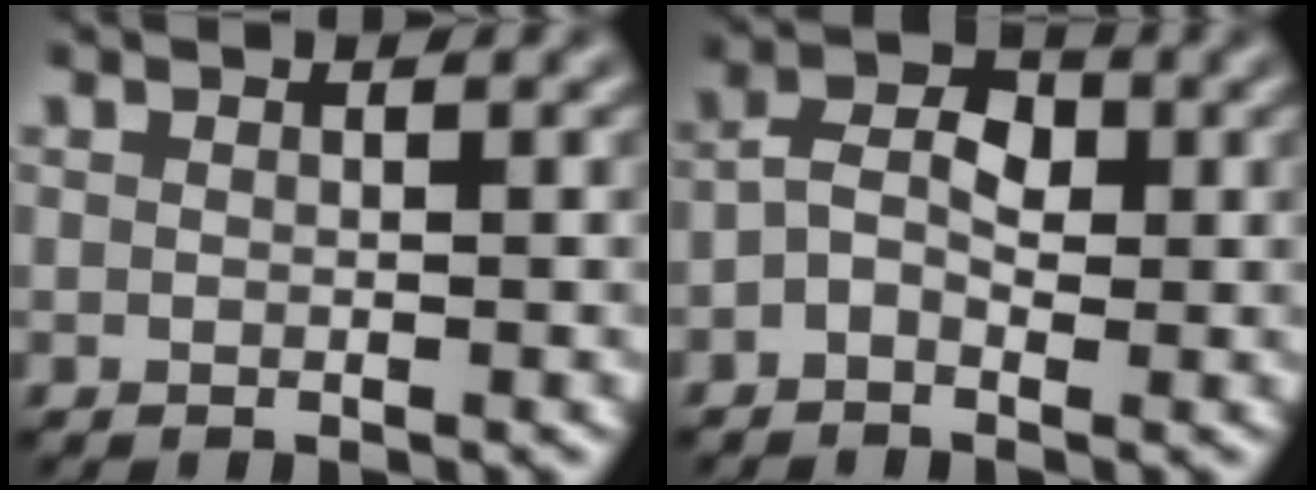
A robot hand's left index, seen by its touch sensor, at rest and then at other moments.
{"total": 3.2, "force": [-0.9, 2.0, 2.4], "torque": [-0.046, 0.009, -0.024]}